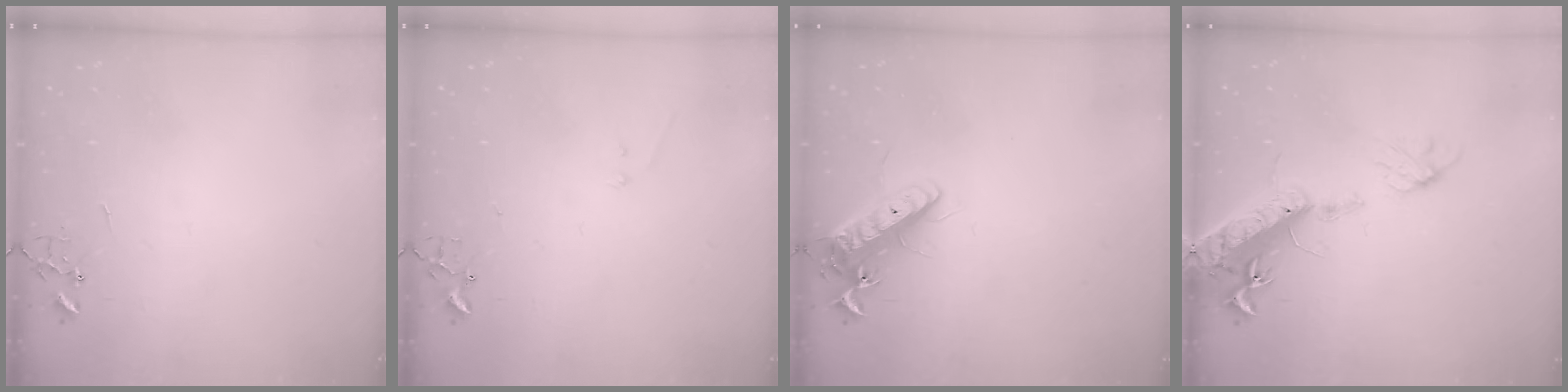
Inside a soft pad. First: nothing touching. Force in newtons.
{"total": 6.1, "press": 6.1, "slide": 0.5}
{"total": 13.6, "press": 13.4, "slide": 2.3}
{"total": 17.9, "press": 17.4, "slide": 3.9}